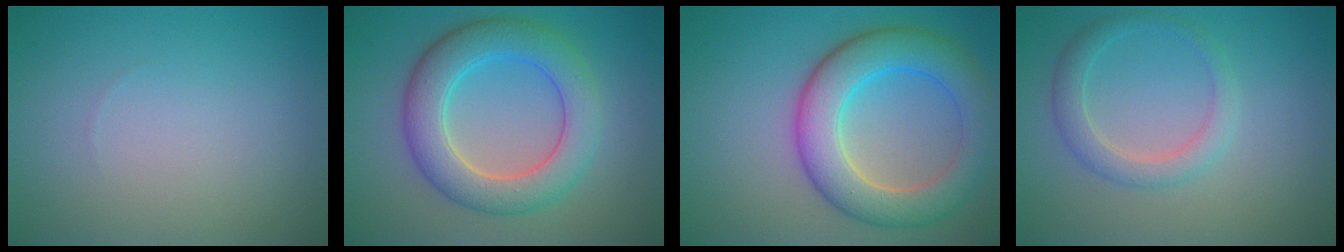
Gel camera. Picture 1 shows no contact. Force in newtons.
{"total": 6.7, "press": 6.7, "slide": 0.4}
{"total": 7.6, "press": 7.6, "slide": 0.1}
{"total": 2.5, "press": 2.5, "slide": 0.1}